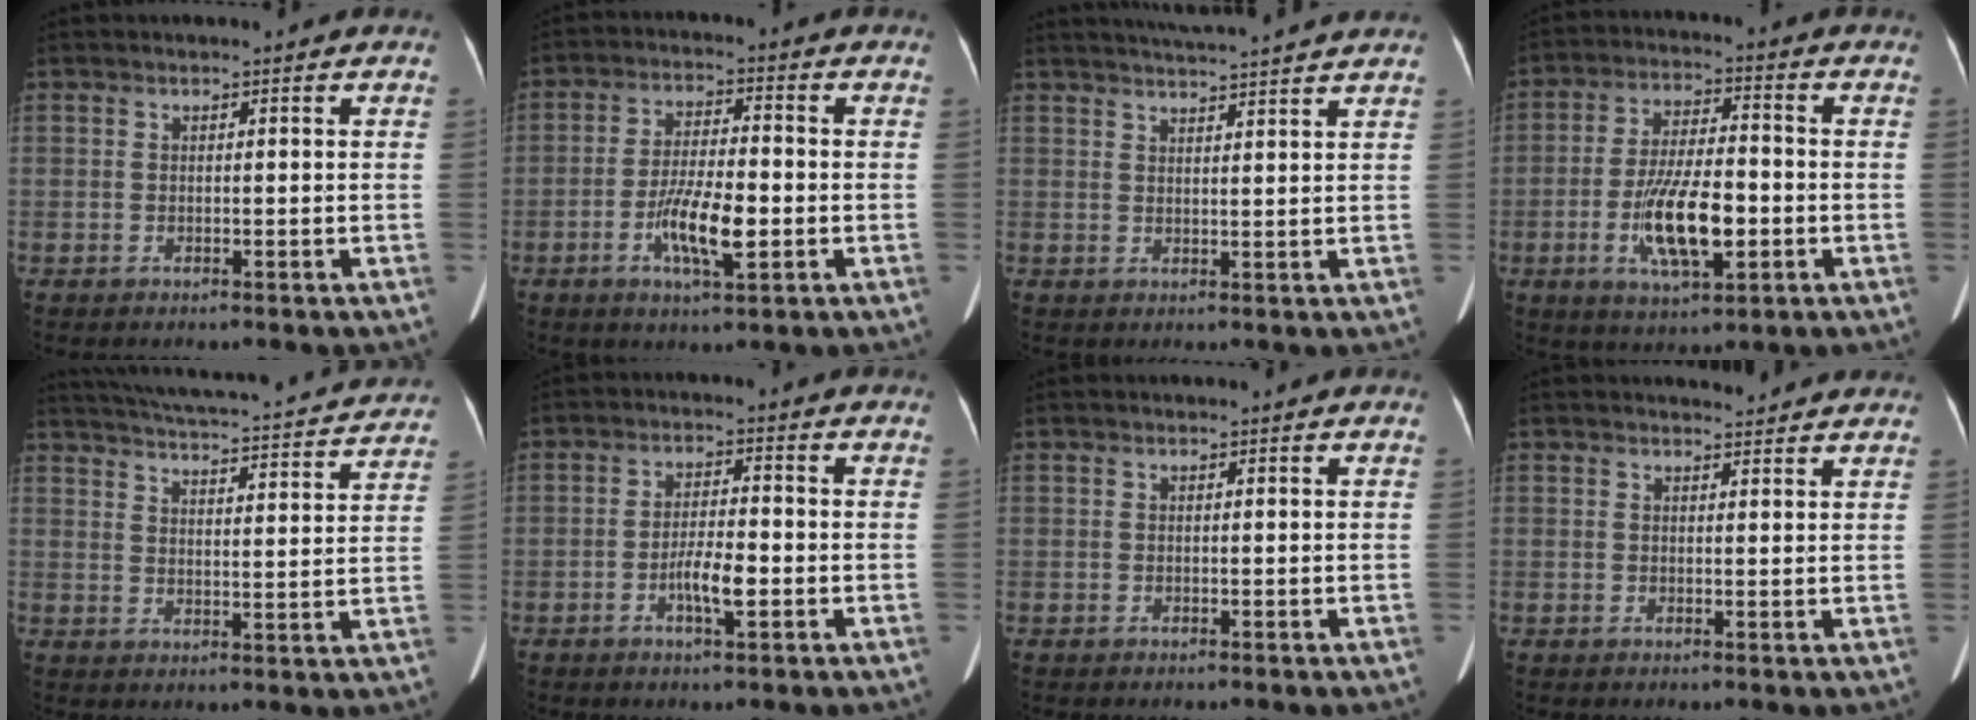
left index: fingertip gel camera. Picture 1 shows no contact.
{"total": 8.2, "force": [-2.6, 1.8, 7.5], "torque": [-0.145, -0.006, -0.048]}
{"total": 10.6, "force": [9.9, -0.7, 3.9], "torque": [-0.066, 0.020, 0.127]}
{"total": 11.3, "force": [-3.2, 3.4, 10.3], "torque": [-0.200, -0.006, -0.053]}
{"total": 24.8, "force": [23.0, 3.4, 8.9], "torque": [-0.152, -0.016, 0.291]}
{"total": 4.8, "force": [-1.9, 1.0, 4.3], "torque": [-0.081, -0.003, -0.034]}
{"total": 0.0}
{"total": 3.1, "force": [3.0, 0.5, 0.4], "torque": [-0.011, 0.004, 0.032]}